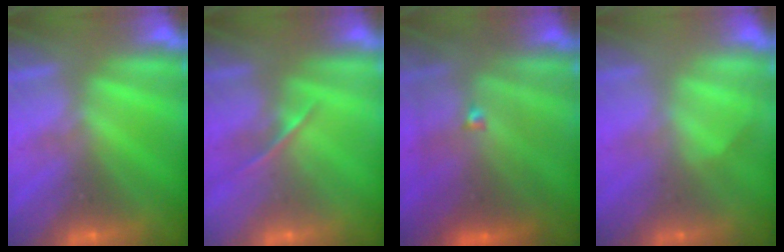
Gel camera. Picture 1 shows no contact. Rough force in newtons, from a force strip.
{"total": 1.4}
{"total": 4.9}
{"total": 2.3}